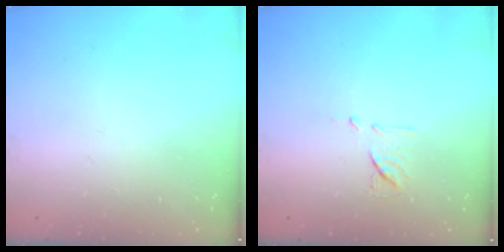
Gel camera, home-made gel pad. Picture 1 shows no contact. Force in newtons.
{"total": 6.8, "press": 6.7, "slide": 0.6}